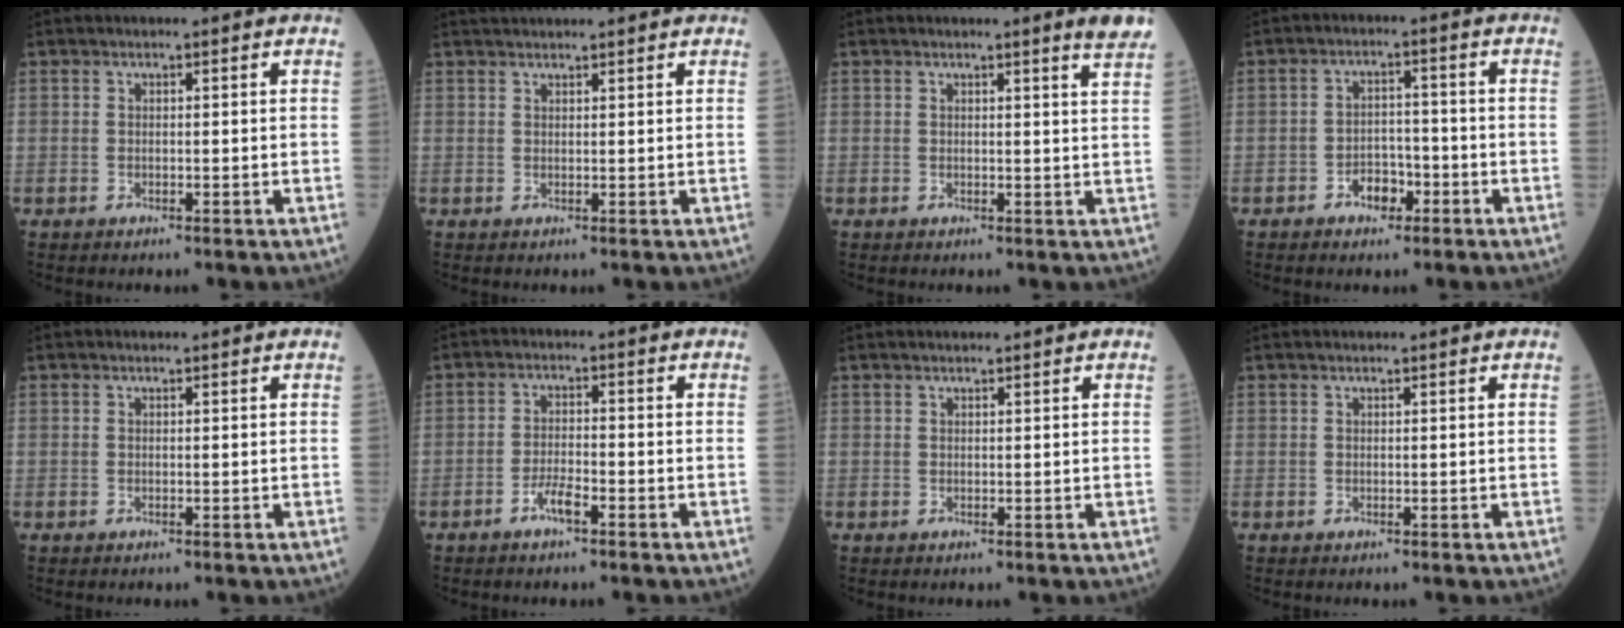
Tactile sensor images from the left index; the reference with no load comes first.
{"total": 4.2, "force": [4.0, -0.1, 1.3], "torque": [-0.016, 0.035, 0.062]}
{"total": 2.8, "force": [2.2, -0.6, 1.6], "torque": [-0.019, -0.015, 0.018]}
{"total": 4.0, "force": [-2.3, 2.4, 2.3], "torque": [-0.036, 0.009, -0.038]}
{"total": 0.0}
{"total": 3.1, "force": [-2.0, 0.5, 2.3], "torque": [-0.046, 0.000, -0.040]}
{"total": 1.7, "force": [1.6, 0.0, 0.6], "torque": [-0.006, 0.021, 0.028]}
{"total": 0.6, "force": [0.6, 0.0, 0.2], "torque": [-0.007, 0.015, 0.014]}